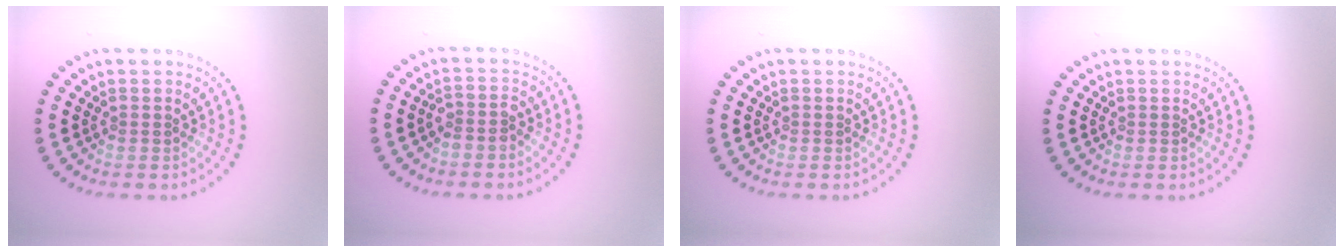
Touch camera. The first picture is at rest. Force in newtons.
{"total": 1.6, "press": 1.5, "slide": 0.7}
{"total": 0.0}
{"total": 0.0}